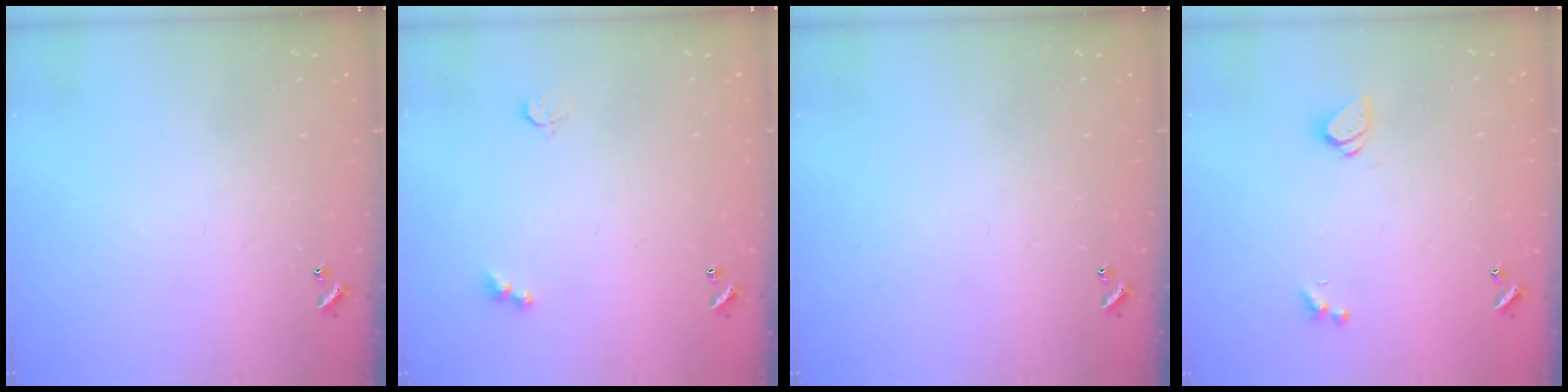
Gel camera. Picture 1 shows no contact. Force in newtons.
{"total": 2.9, "press": 2.8, "slide": 0.7}
{"total": 0.0}
{"total": 1.3, "press": 1.2, "slide": 0.4}